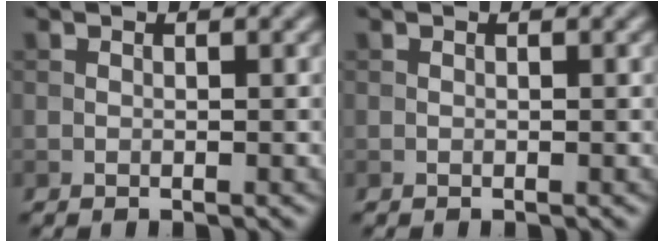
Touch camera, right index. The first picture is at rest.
{"total": 0.0}